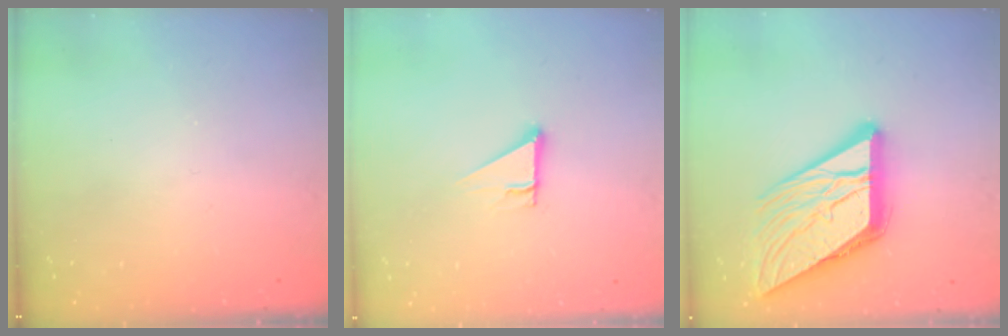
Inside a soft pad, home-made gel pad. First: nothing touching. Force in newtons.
{"total": 2.7, "press": 2.7, "slide": 0.0}
{"total": 17.1, "press": 17.1, "slide": 1.8}